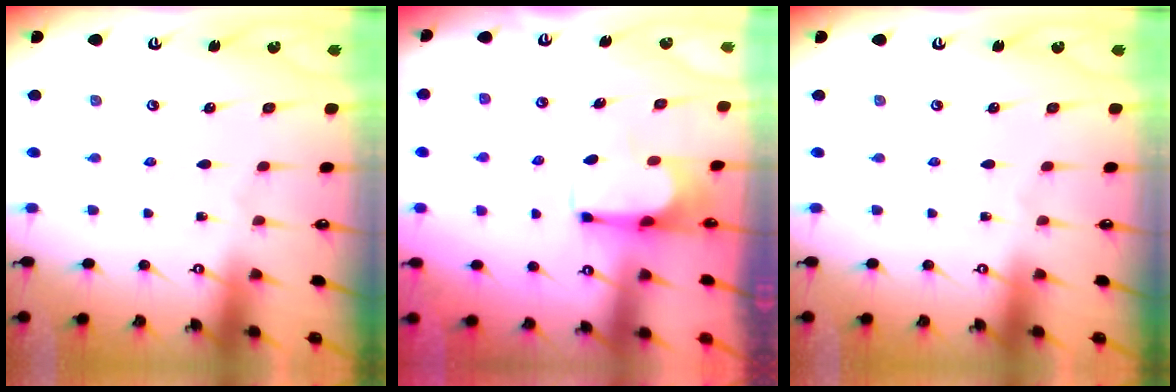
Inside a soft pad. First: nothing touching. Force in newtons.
{"total": 3.3, "press": 3.2, "slide": 0.5}
{"total": 0.0}